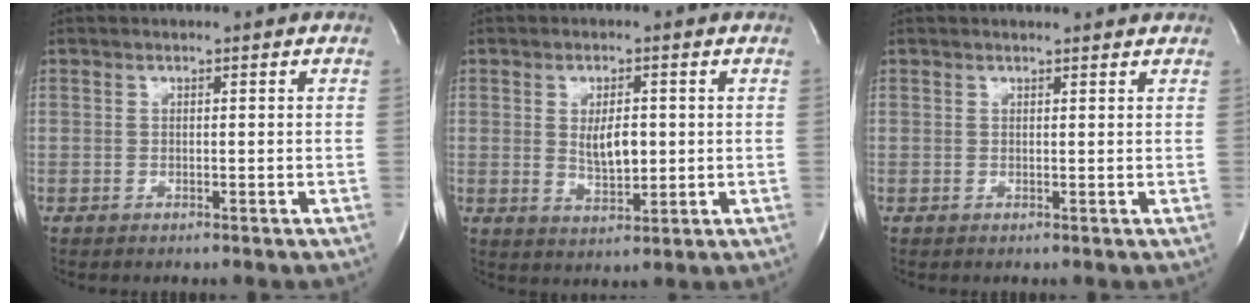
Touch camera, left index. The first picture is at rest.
{"total": 4.7, "force": [0.0, 2.0, 4.2], "torque": [-0.076, -0.012, 0.008]}
{"total": 2.9, "force": [2.8, 0.4, 0.5], "torque": [-0.015, 0.002, 0.026]}